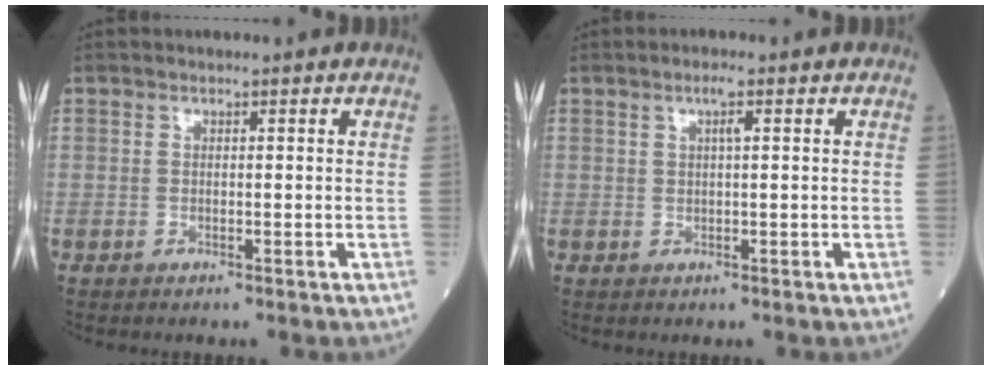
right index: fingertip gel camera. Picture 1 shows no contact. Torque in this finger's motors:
{"motor_torque": [0.23, 0.13, 0.11, 0.06]}